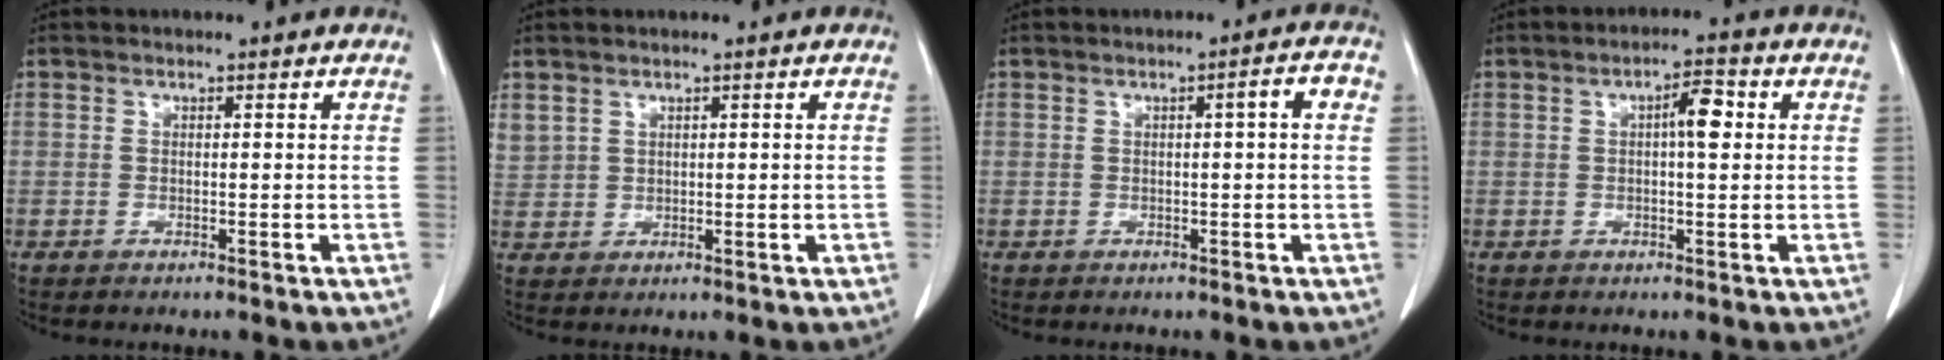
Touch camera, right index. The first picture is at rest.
{"total": 3.5, "force": [2.0, 2.5, 1.4], "torque": [-0.036, 0.018, 0.059]}
{"total": 3.0, "force": [0.4, 0.2, 3.0], "torque": [-0.039, 0.009, 0.005]}
{"total": 4.2, "force": [0.8, 1.0, 4.0], "torque": [-0.066, 0.009, 0.009]}